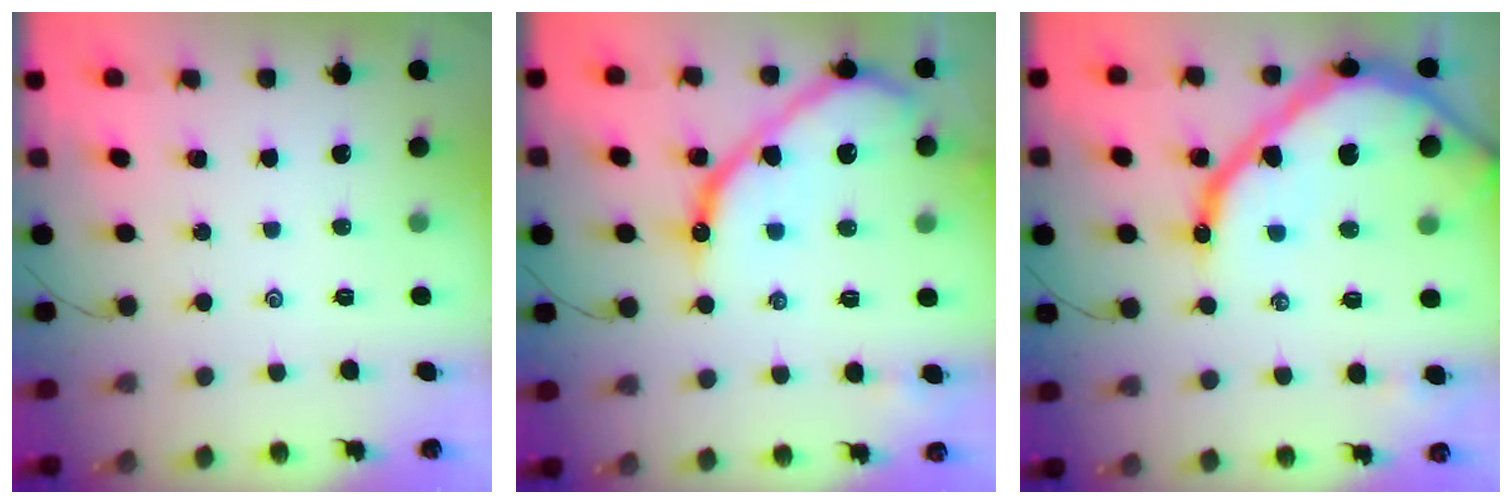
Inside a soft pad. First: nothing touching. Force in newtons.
{"total": 14.4, "press": 14.3, "slide": 1.4}
{"total": 21.7, "press": 21.6, "slide": 1.9}